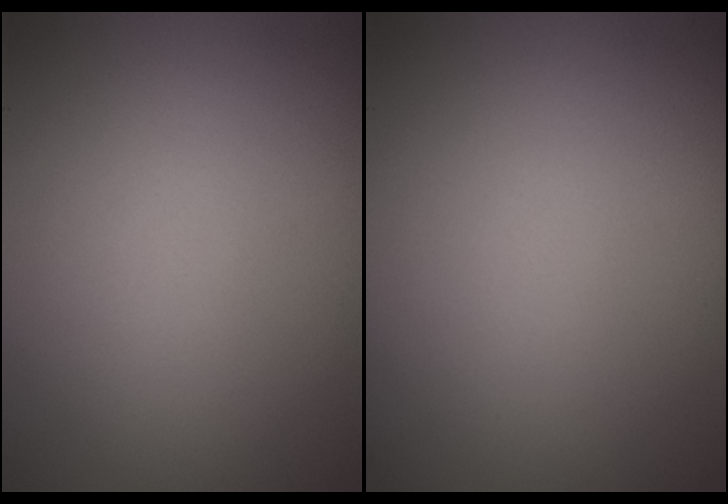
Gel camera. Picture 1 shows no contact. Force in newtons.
{"total": 0.0}